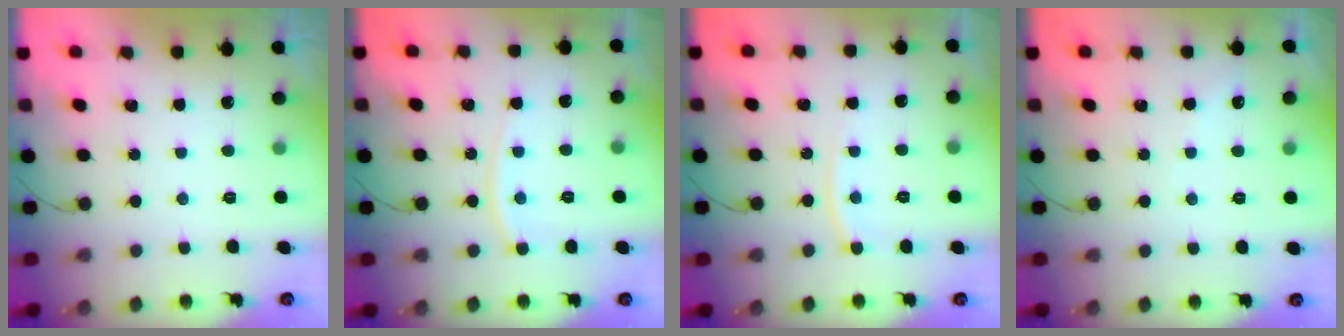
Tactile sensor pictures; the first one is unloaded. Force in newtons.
{"total": 6.0, "press": 5.9, "slide": 0.9}
{"total": 6.6, "press": 6.6, "slide": 0.8}
{"total": 2.7, "press": 2.6, "slide": 0.5}